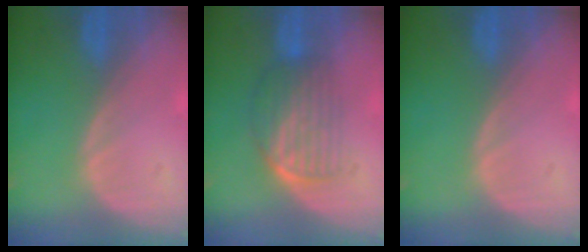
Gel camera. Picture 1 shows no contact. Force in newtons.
{"total": 7.0, "press": 5.8, "slide": 3.8}
{"total": 0.0}